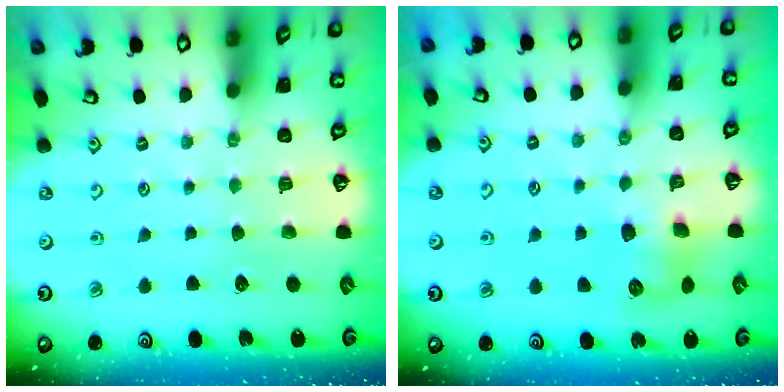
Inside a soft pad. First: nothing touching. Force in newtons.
{"total": 8.9, "press": 8.8, "slide": 0.7}